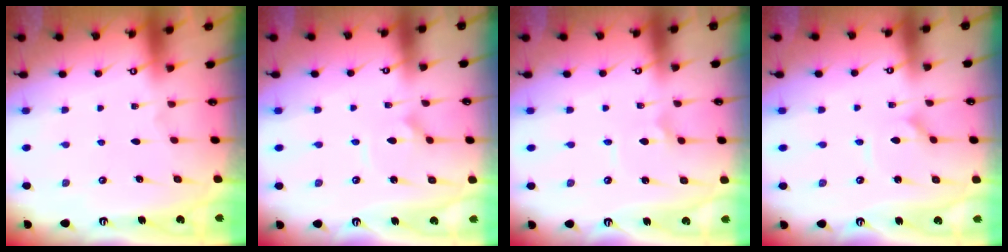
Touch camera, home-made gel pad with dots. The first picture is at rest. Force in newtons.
{"total": 3.2, "press": 3.2, "slide": 0.3}
{"total": 1.8, "press": 1.8, "slide": 0.1}
{"total": 1.9, "press": 1.9, "slide": 0.2}